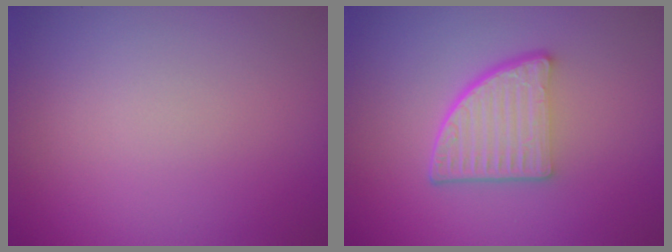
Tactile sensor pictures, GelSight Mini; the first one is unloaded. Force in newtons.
{"total": 5.3, "press": 3.8, "slide": 3.7}